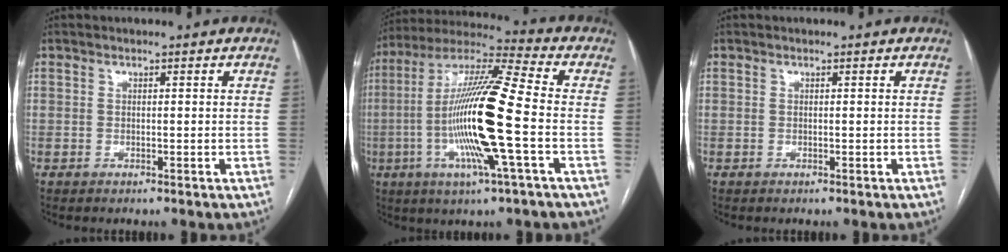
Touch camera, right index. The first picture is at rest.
{"total": 18.5, "force": [-3.4, 0.2, 18.2], "torque": [-0.361, -0.005, -0.074]}
{"total": 0.0}